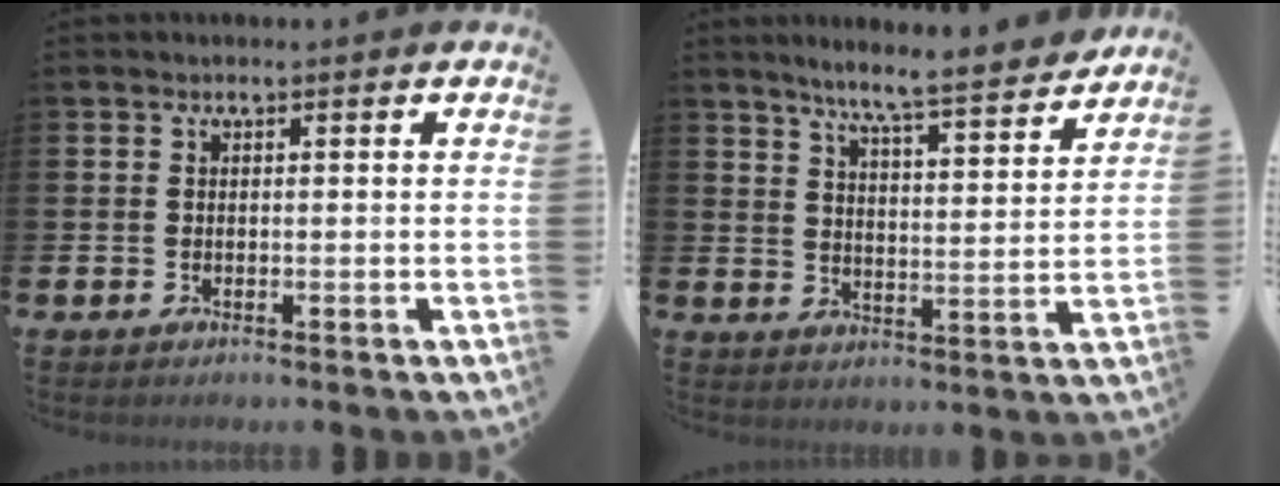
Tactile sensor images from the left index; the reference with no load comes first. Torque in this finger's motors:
{"motor_torque": [0.51, -1.58, 0.63, 0.17]}